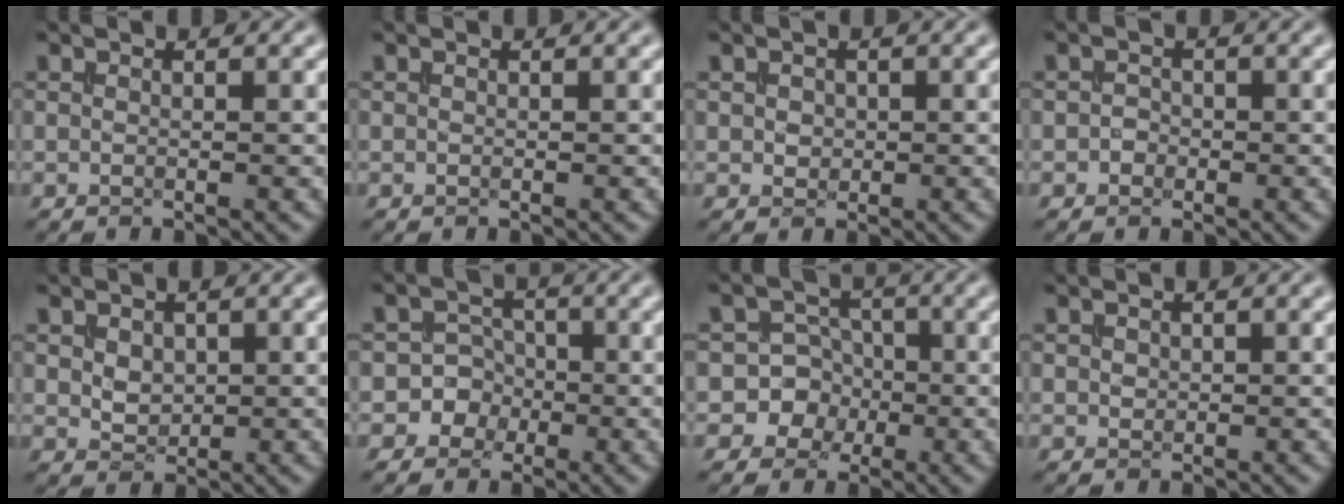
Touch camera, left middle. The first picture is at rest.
{"total": 0.0}
{"total": 1.0, "force": [0.0, 0.9, 0.5], "torque": [-0.011, -0.001, 0.002]}
{"total": 1.0, "force": [-0.4, 0.9, 0.2], "torque": [0.000, 0.001, -0.011]}
{"total": 1.8, "force": [0.4, 1.4, 1.1], "torque": [-0.025, -0.002, 0.008]}
{"total": 4.6, "force": [-1.7, 4.3, 0.3], "torque": [0.024, 0.012, -0.047]}
{"total": 6.5, "force": [-2.0, 6.2, 1.0], "torque": [-0.001, 0.019, -0.058]}
{"total": 0.5, "force": [0.2, 0.5, 0.2], "torque": [-0.006, -0.002, 0.004]}